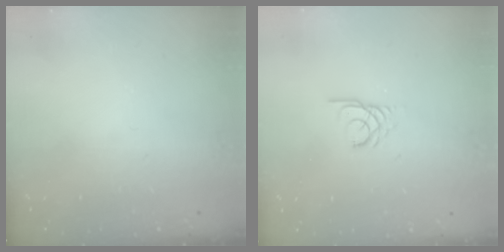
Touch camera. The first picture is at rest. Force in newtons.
{"total": 3.0, "press": 3.0, "slide": 0.3}